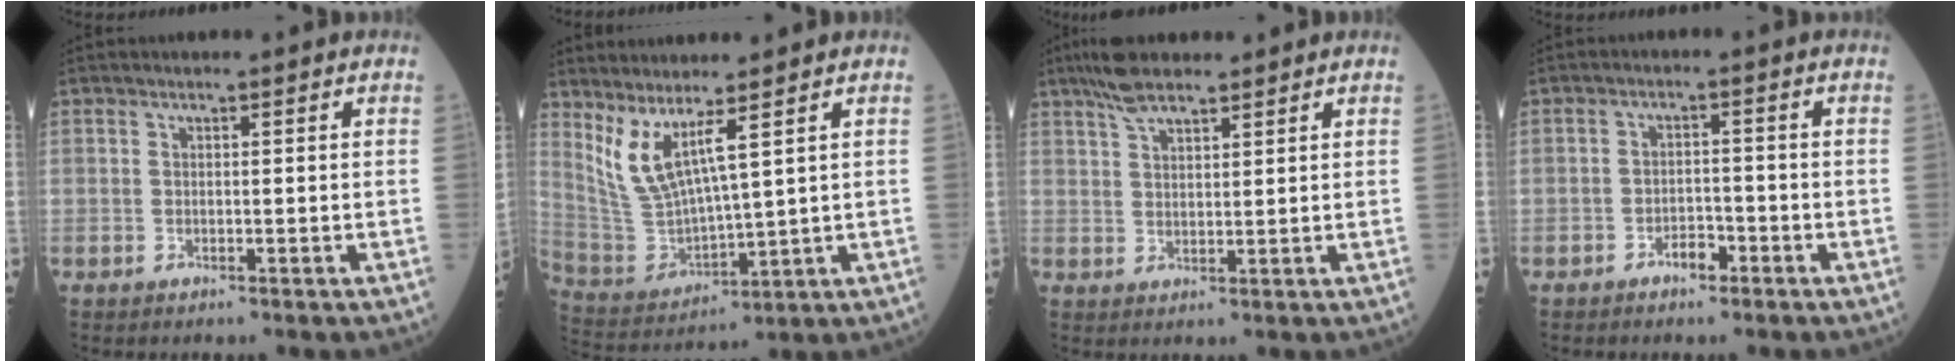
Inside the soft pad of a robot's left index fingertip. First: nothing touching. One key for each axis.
{"total": 8.2, "fx": 4.9, "fy": 0.9, "fz": 6.5, "tx": -0.147, "ty": -0.022, "tz": 0.118}
{"total": 5.5, "fx": 4.4, "fy": 1.5, "fz": 2.9, "tx": -0.066, "ty": 0.018, "tz": 0.084}
{"total": 2.6, "fx": -1.7, "fy": 1.1, "fz": 1.5, "tx": -0.024, "ty": 0.003, "tz": -0.030}